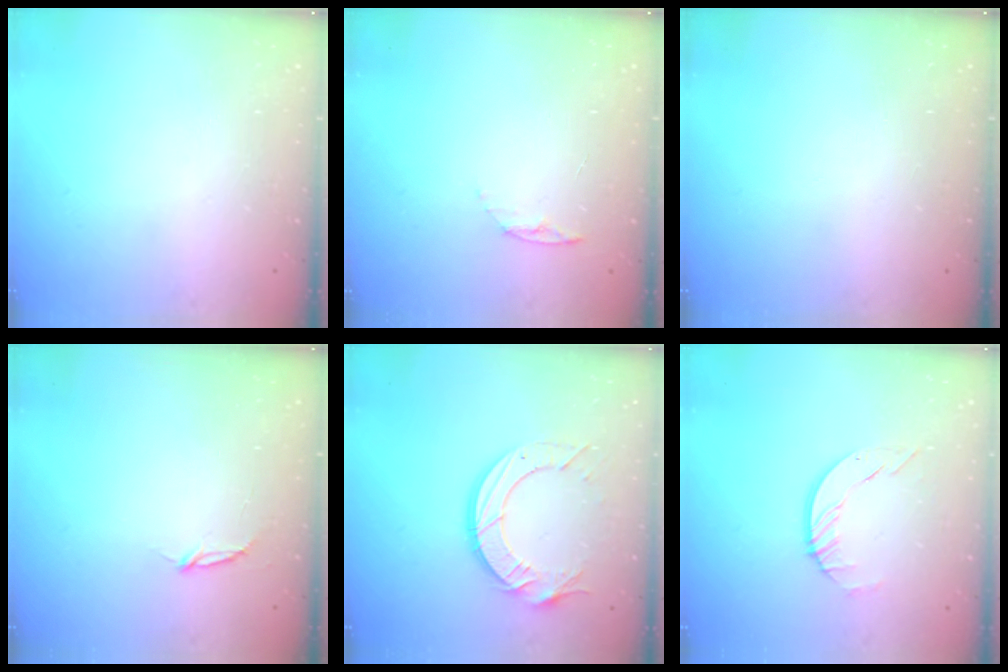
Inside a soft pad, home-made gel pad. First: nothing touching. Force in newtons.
{"total": 4.9, "press": 4.9, "slide": 0.6}
{"total": 0.0}
{"total": 2.8, "press": 2.8, "slide": 0.3}
{"total": 12.1, "press": 12.1, "slide": 1.0}
{"total": 5.2, "press": 5.2, "slide": 0.5}